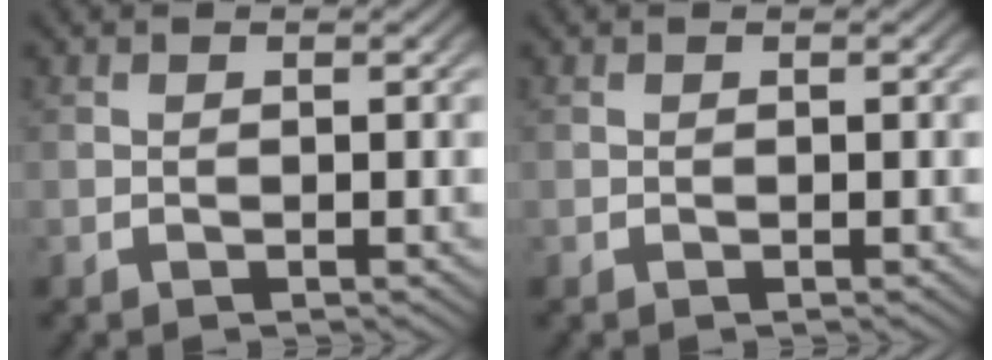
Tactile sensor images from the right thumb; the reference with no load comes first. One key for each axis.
{"total": 0.0}